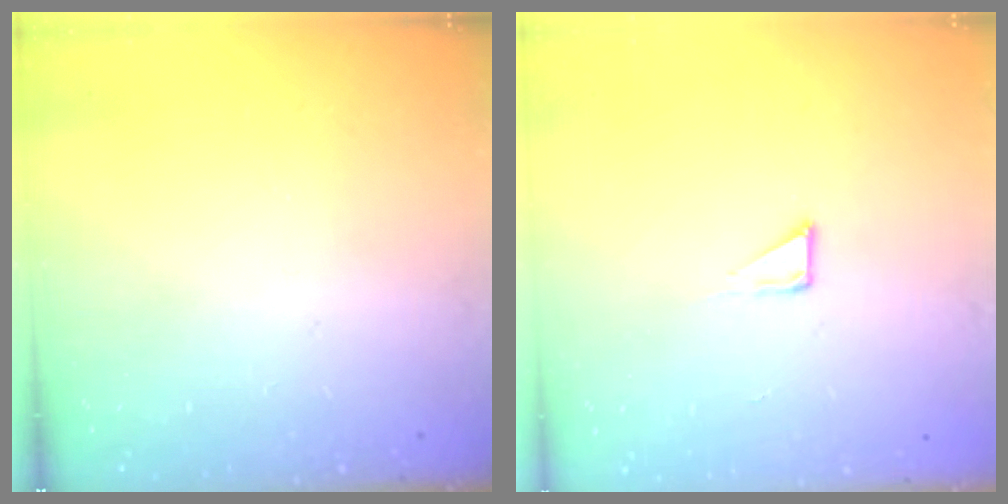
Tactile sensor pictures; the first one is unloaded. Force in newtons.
{"total": 2.1, "press": 2.1, "slide": 0.1}